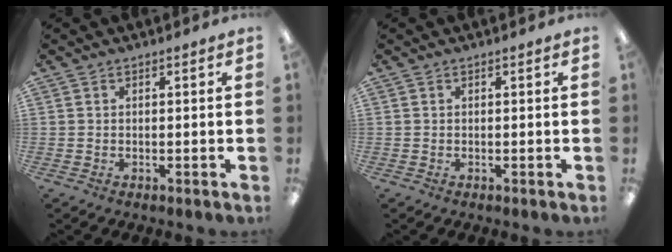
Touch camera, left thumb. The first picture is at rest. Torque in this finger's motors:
{"motor_torque": [0.00, 0.00, -0.01, 0.01, 0.00]}